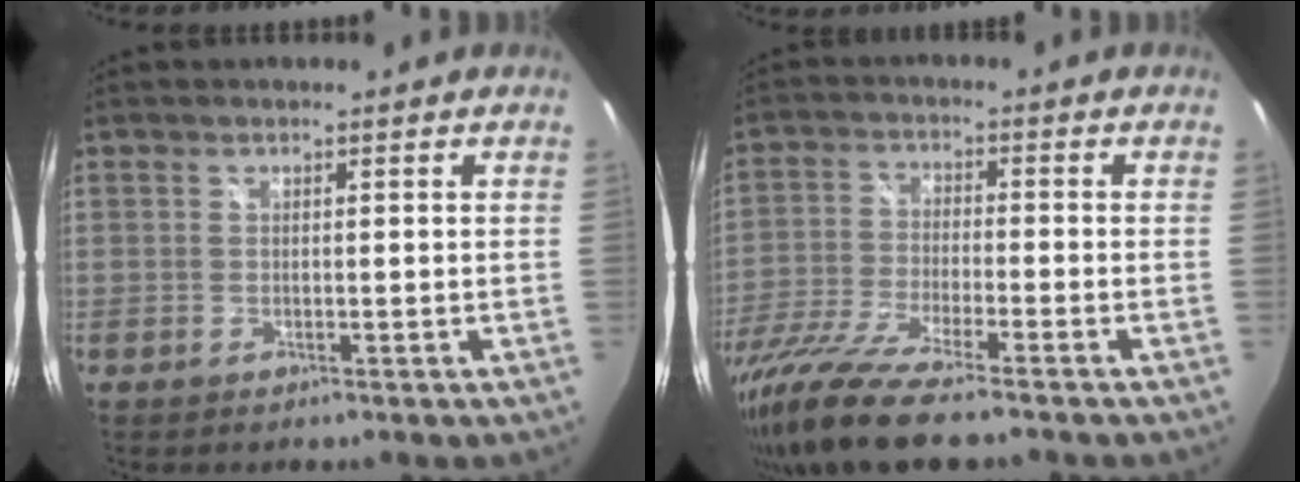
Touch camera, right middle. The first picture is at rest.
{"total": 14.3, "force": [-11.2, 1.1, 8.9], "torque": [-0.193, -0.043, -0.211]}